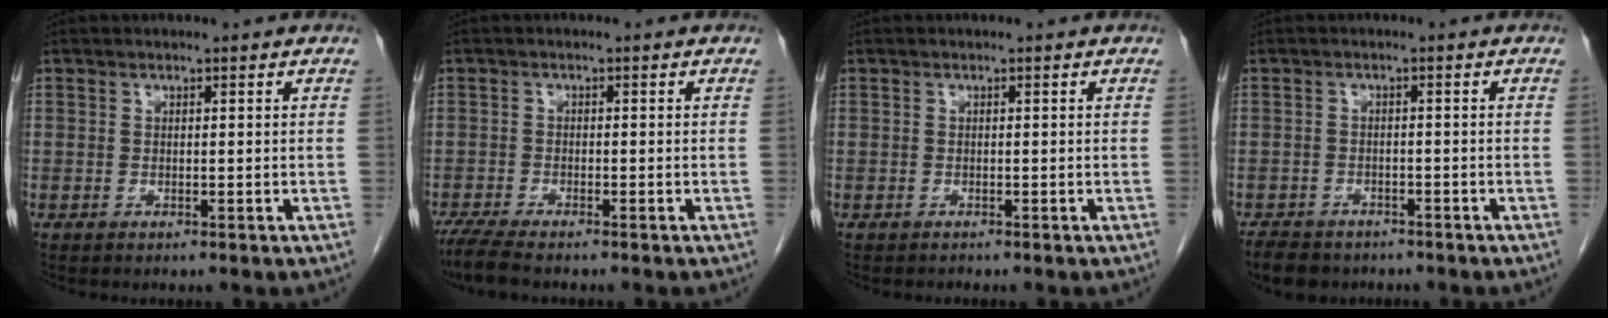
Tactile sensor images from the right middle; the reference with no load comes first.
{"total": 4.5, "force": [-3.7, 0.3, 2.5], "torque": [-0.052, -0.014, -0.067]}
{"total": 0.0}
{"total": 6.4, "force": [-5.2, 3.2, 2.0], "torque": [-0.034, -0.002, -0.075]}